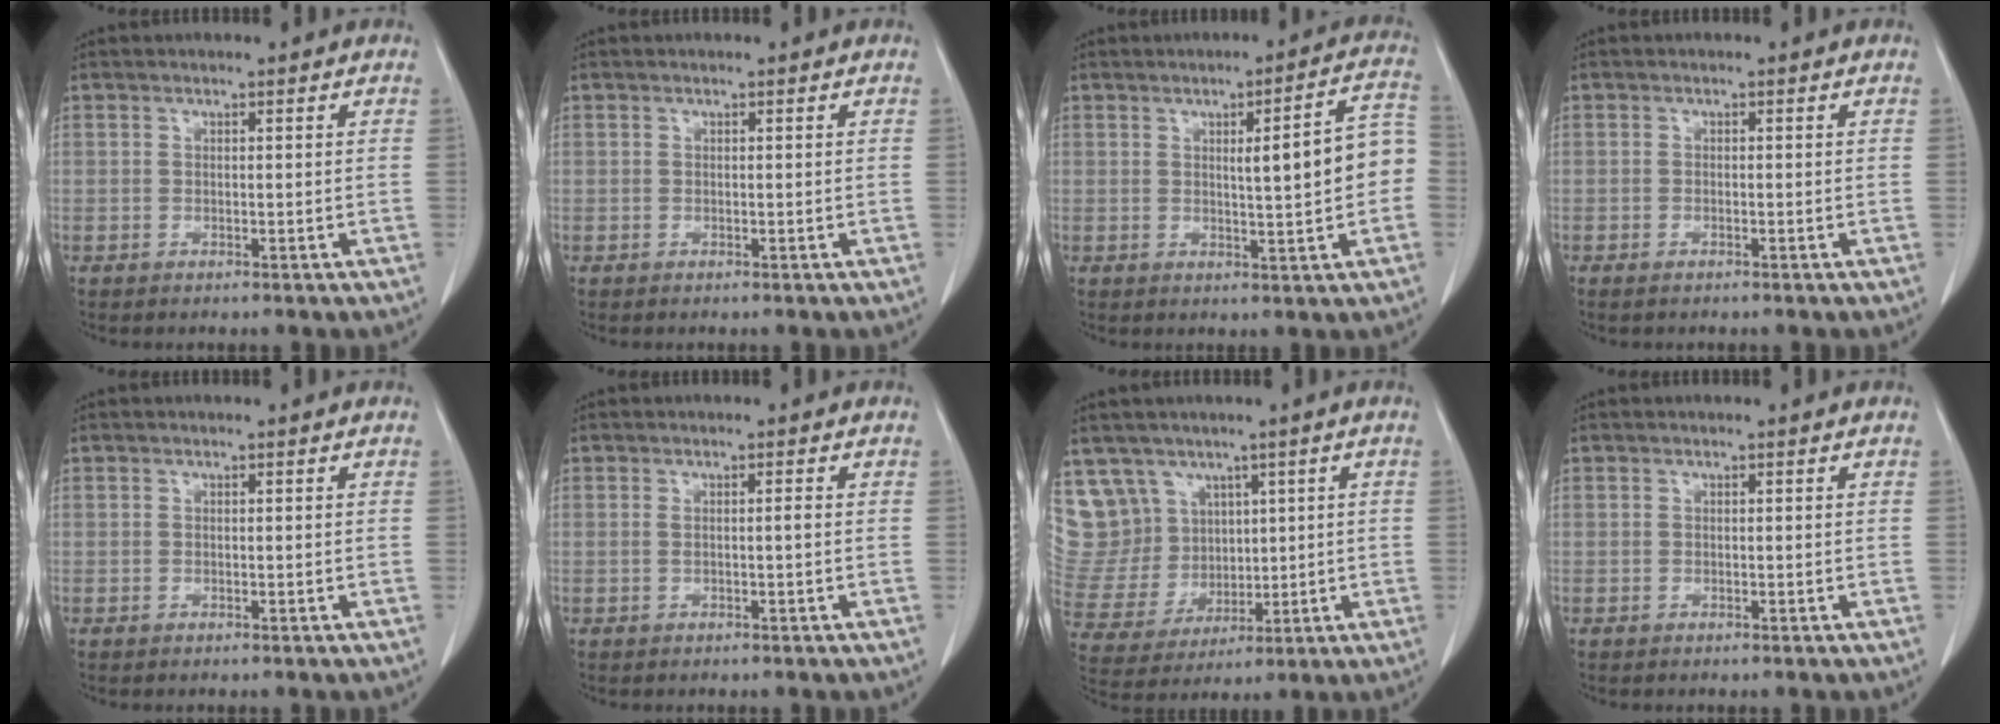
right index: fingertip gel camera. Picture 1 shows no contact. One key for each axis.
{"total": 0.0}
{"total": 9.0, "fx": 0.0, "fy": 1.0, "fz": 8.9, "tx": -0.109, "ty": 0.023, "tz": -0.001}
{"total": 0.7, "fx": -0.5, "fy": 0.2, "fz": 0.3, "tx": -0.010, "ty": -0.002, "tz": -0.007}
{"total": 0.0}
{"total": 0.9, "fx": 0.1, "fy": -0.1, "fz": 0.9, "tx": -0.013, "ty": 0.001, "tz": 0.004}
{"total": 11.2, "fx": 6.2, "fy": 9.2, "fz": 1.1, "tx": -0.048, "ty": 0.055, "tz": 0.150}
{"total": 0.0}